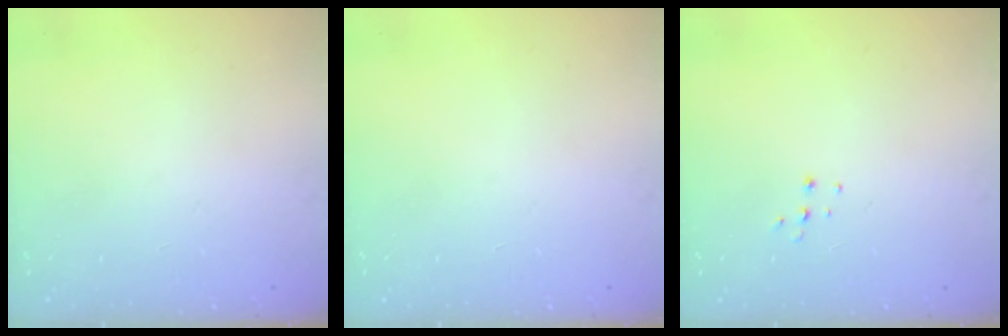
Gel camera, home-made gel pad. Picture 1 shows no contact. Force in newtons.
{"total": 0.0}
{"total": 3.8, "press": 3.8, "slide": 0.3}